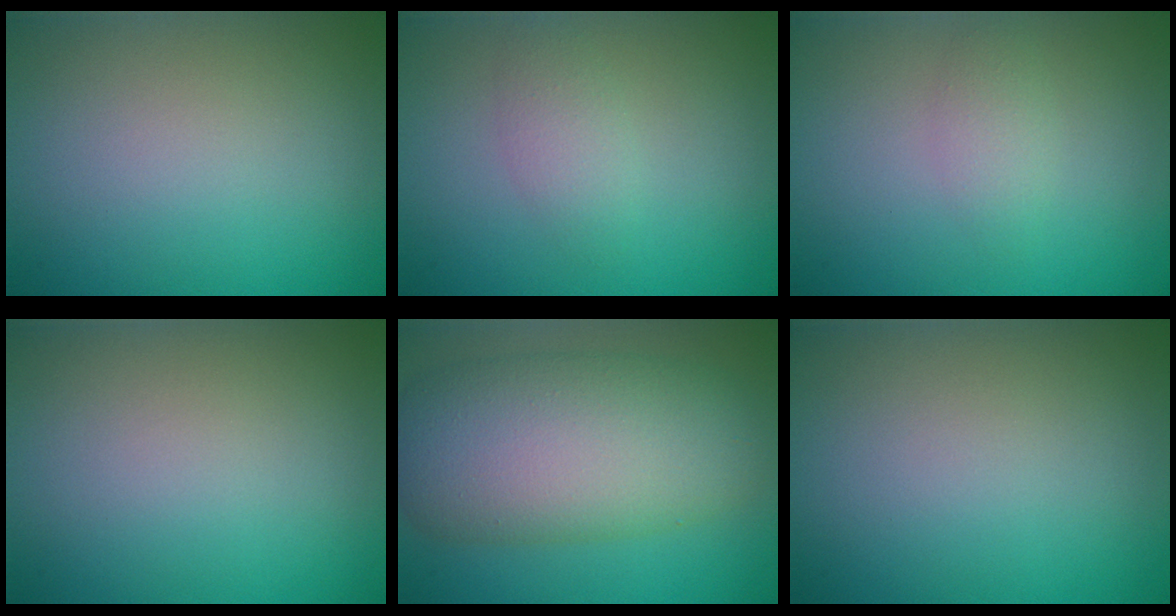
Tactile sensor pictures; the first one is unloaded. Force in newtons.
{"total": 2.3, "press": 2.3, "slide": 0.0}
{"total": 1.6, "press": 1.6, "slide": 0.1}
{"total": 0.0}
{"total": 10.4, "press": 10.4, "slide": 0.1}
{"total": 0.0}